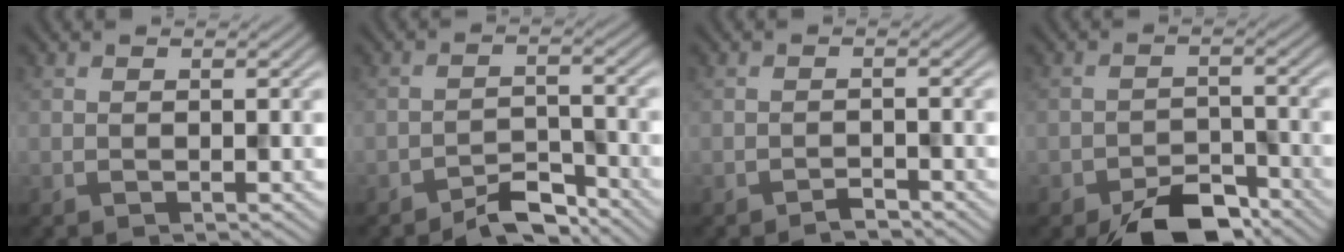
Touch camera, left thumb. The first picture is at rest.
{"total": 4.3, "force": [-3.8, 1.2, 1.7], "torque": [-0.025, 0.005, -0.073]}
{"total": 1.3, "force": [-1.2, 0.2, 0.5], "torque": [-0.006, 0.001, -0.025]}
{"total": 6.8, "force": [-5.3, 2.8, 3.3], "torque": [-0.047, -0.006, -0.094]}